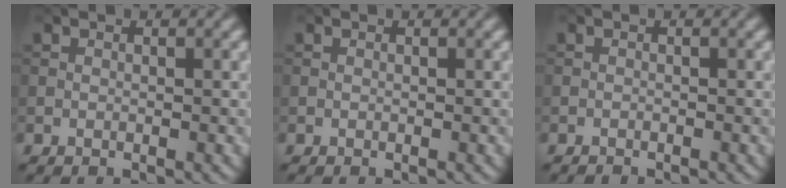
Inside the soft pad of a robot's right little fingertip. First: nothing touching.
{"total": 0.0}
{"total": 0.8, "force": [-0.8, 0.0, 0.0], "torque": [0.002, -0.002, -0.016]}